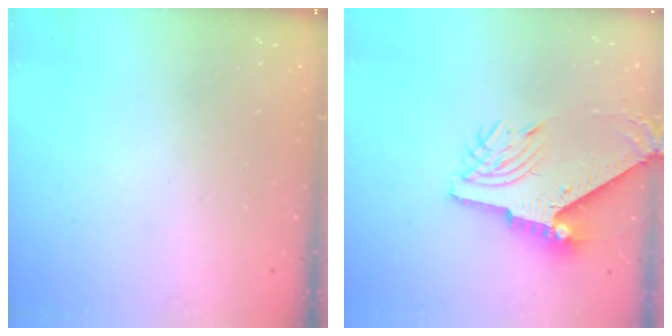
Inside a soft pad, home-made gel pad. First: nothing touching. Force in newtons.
{"total": 12.0, "press": 11.9, "slide": 1.4}